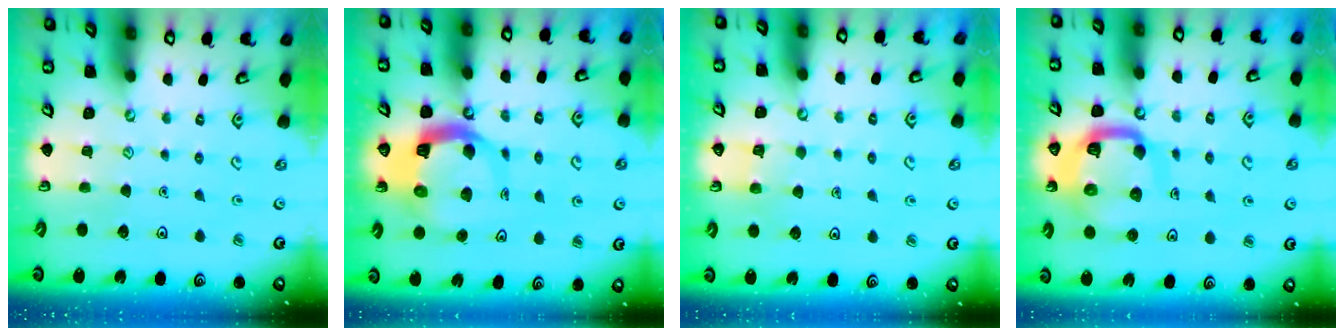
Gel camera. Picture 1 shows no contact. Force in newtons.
{"total": 9.0, "press": 8.9, "slide": 1.2}
{"total": 2.6, "press": 2.6, "slide": 0.2}
{"total": 12.0, "press": 11.9, "slide": 1.4}